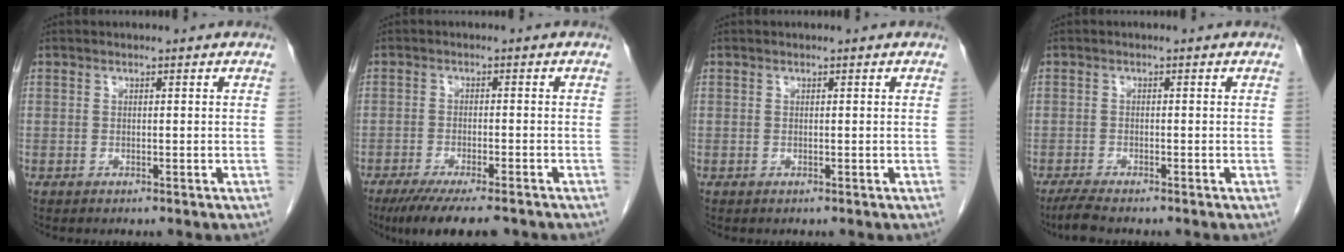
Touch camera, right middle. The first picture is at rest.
{"total": 10.5, "force": [-8.1, 1.9, 6.4], "torque": [-0.088, -0.017, -0.122]}
{"total": 0.0}
{"total": 3.0, "force": [-2.5, 0.3, 1.6], "torque": [-0.039, -0.009, -0.046]}